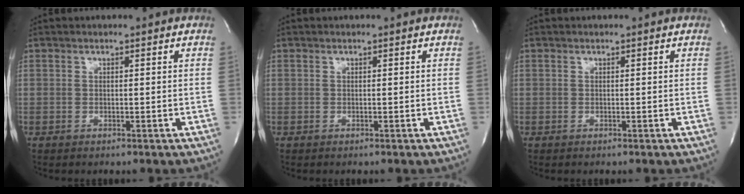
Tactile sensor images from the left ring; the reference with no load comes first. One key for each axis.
{"total": 0.0}
{"total": 0.0}